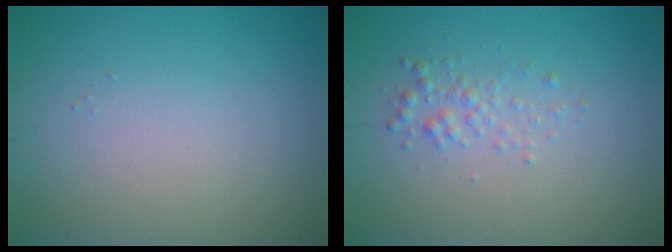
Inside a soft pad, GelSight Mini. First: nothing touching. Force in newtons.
{"total": 1.5, "press": 1.5, "slide": 0.1}